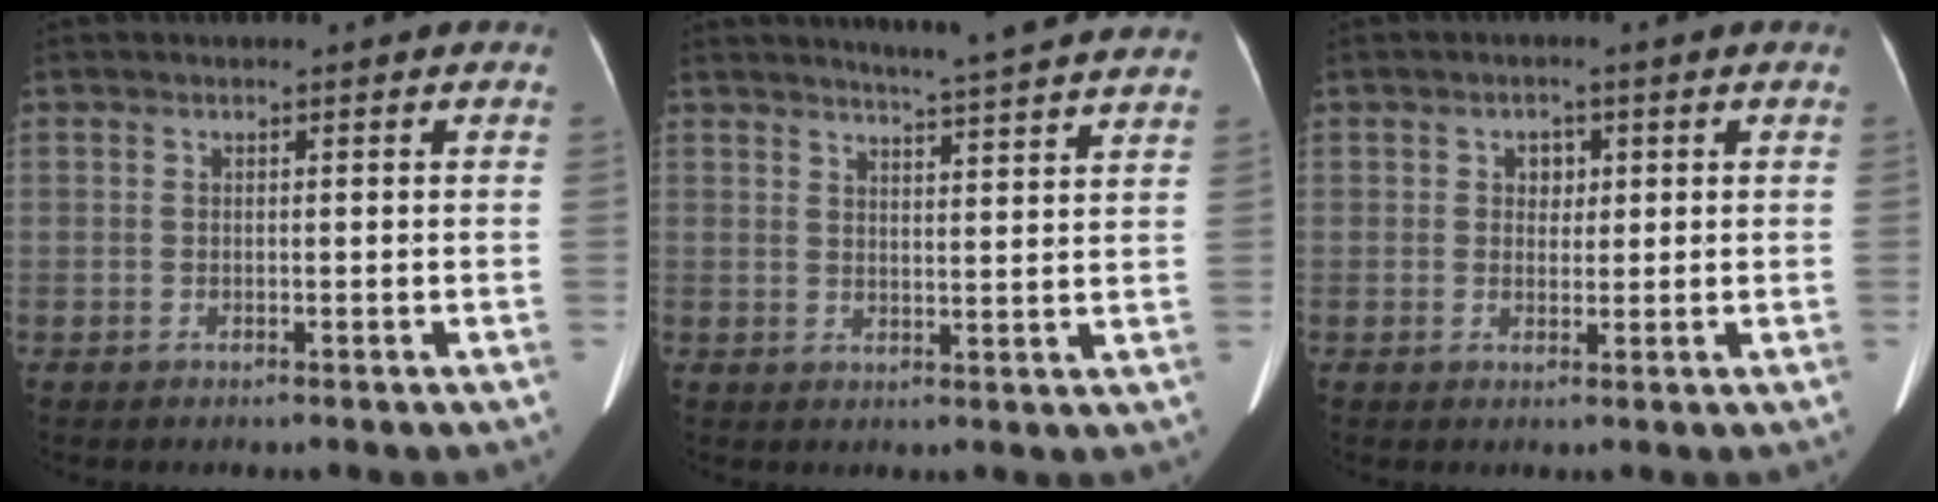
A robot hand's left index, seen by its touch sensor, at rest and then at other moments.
{"total": 11.3, "force": [10.6, -0.7, 3.7], "torque": [-0.059, -0.012, 0.124]}
{"total": 2.3, "force": [0.7, 1.8, 1.2], "torque": [-0.019, 0.006, 0.011]}